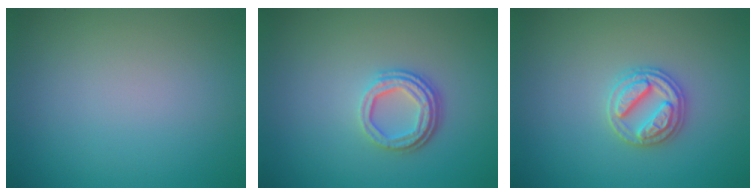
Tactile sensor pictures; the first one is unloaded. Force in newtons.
{"total": 3.3, "press": 2.4, "slide": 2.3}
{"total": 2.9, "press": 2.8, "slide": 0.4}